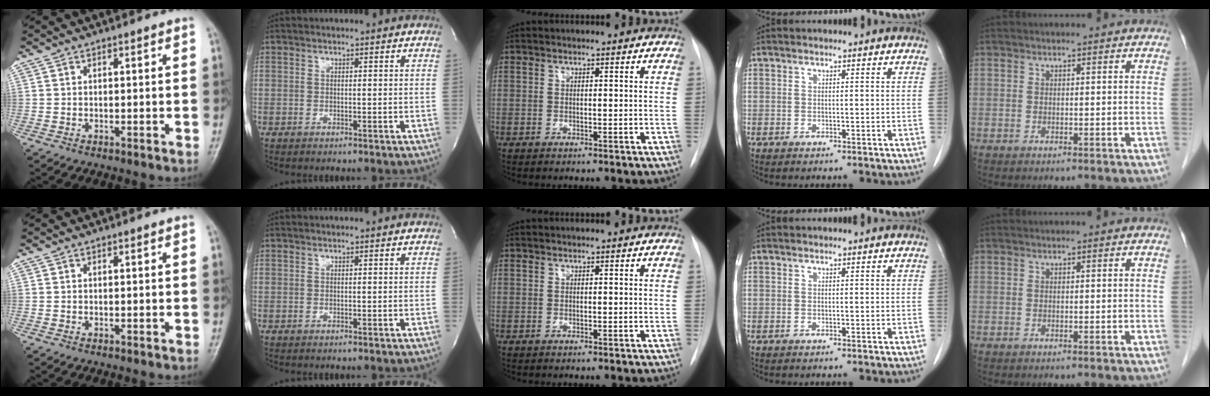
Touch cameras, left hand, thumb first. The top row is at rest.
{}